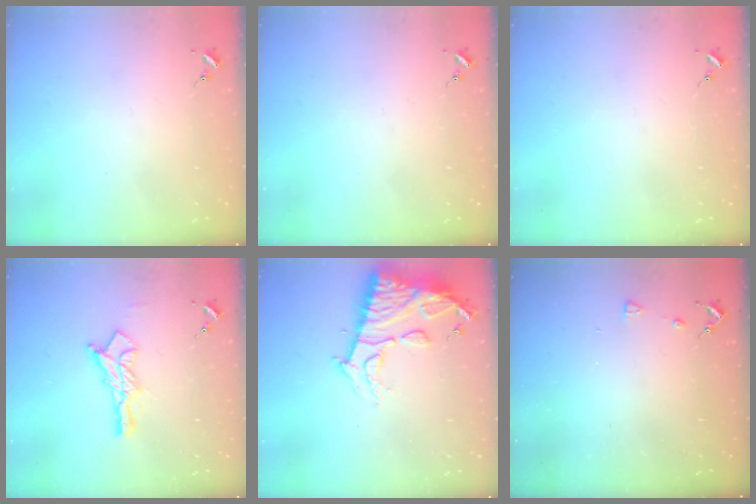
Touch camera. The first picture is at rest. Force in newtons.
{"total": 0.0}
{"total": 0.0}
{"total": 12.1, "press": 12.1, "slide": 0.9}
{"total": 14.6, "press": 14.6, "slide": 1.3}
{"total": 3.6, "press": 3.5, "slide": 0.5}